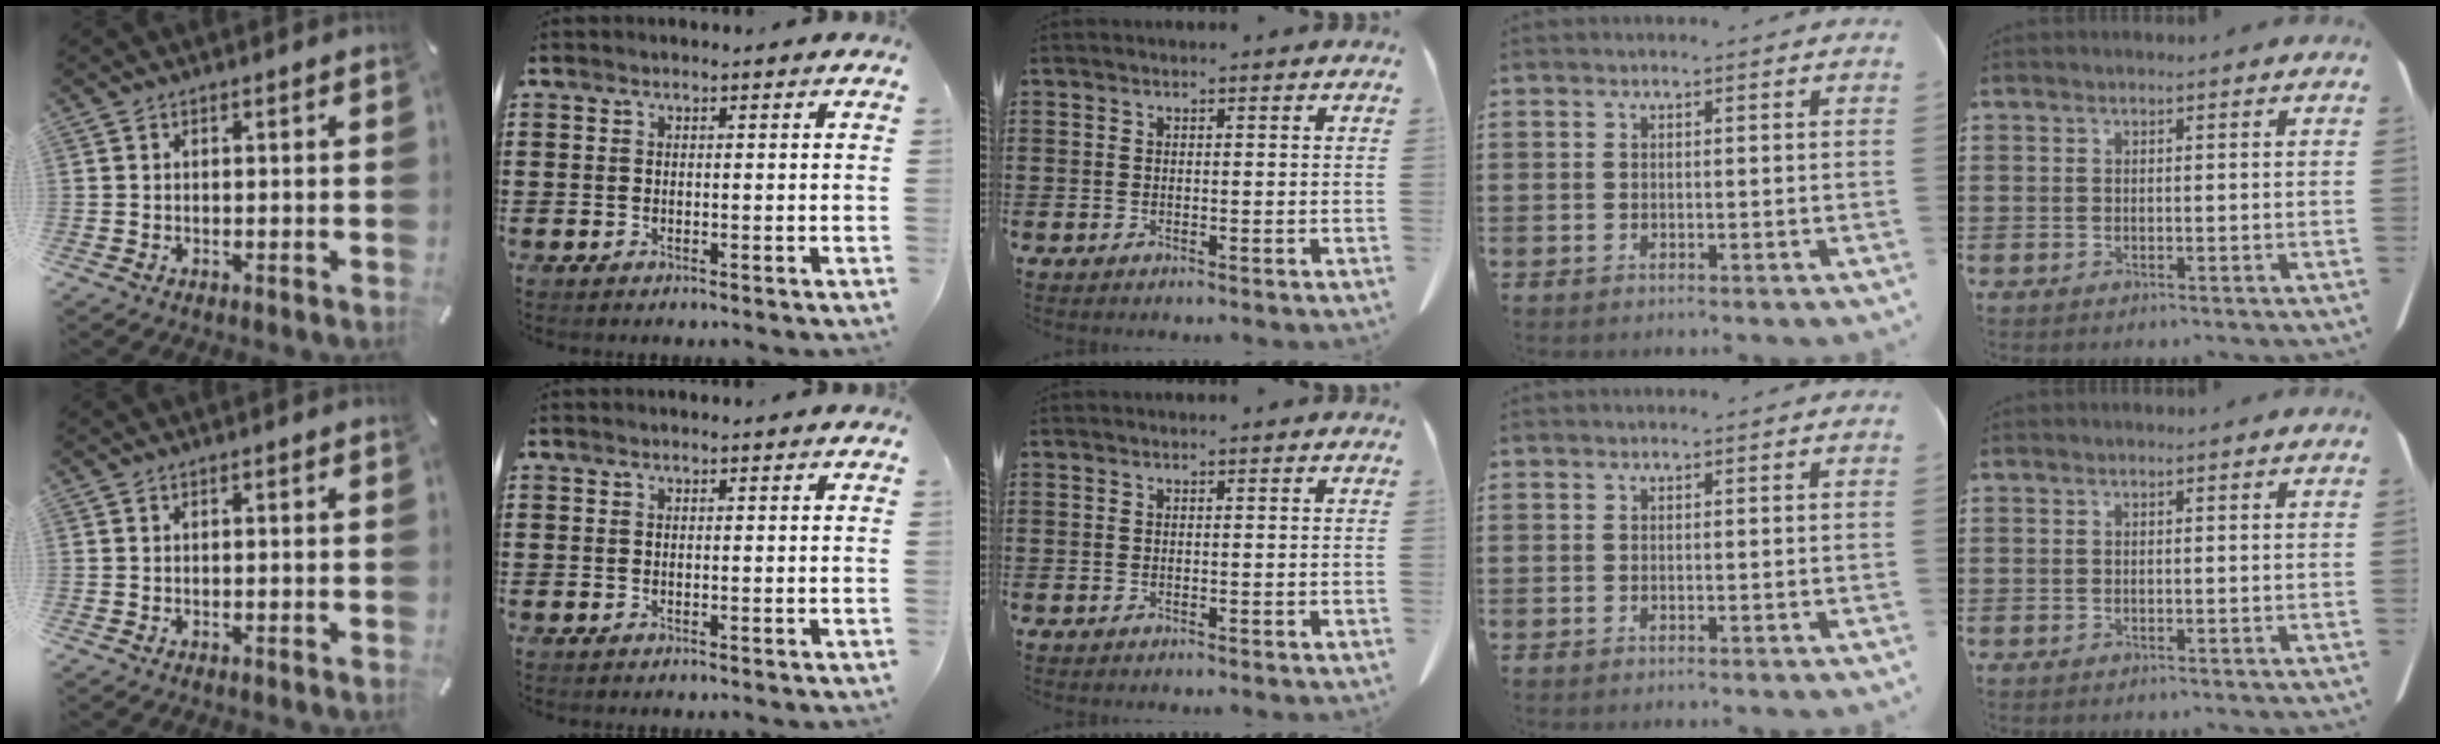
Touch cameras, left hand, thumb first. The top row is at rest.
{}